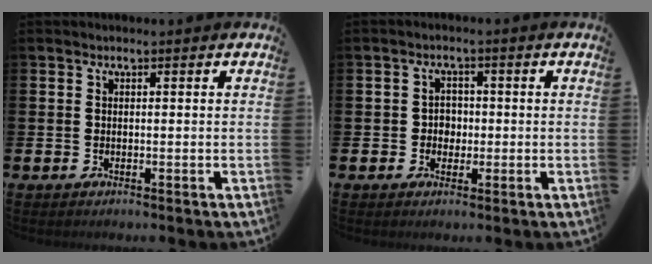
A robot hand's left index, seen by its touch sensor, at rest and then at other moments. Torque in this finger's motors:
{"motor_torque": [-0.26, 0.02, 0.00, 0.00]}